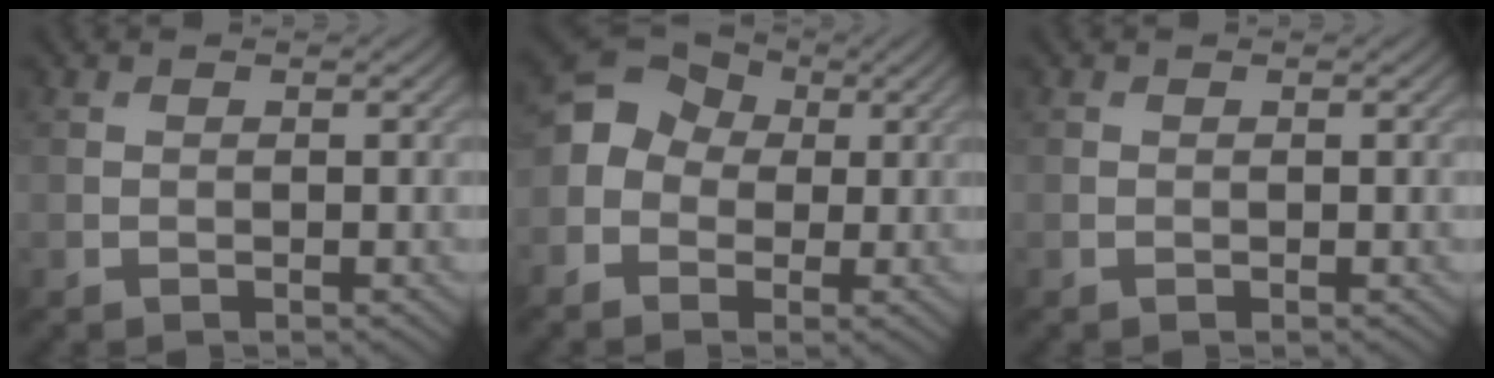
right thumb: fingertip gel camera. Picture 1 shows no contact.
{"total": 7.9, "force": [-0.3, 6.9, 3.8], "torque": [-0.094, 0.013, -0.036]}
{"total": 0.0}